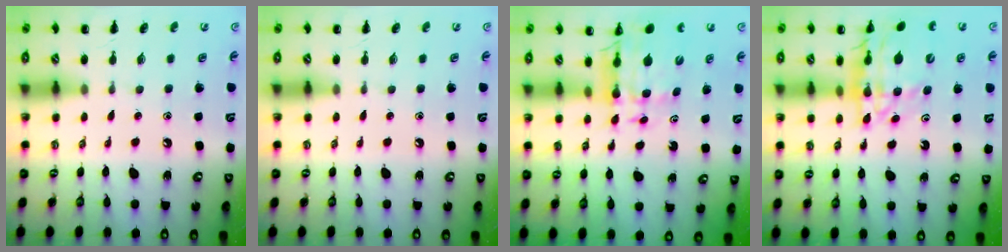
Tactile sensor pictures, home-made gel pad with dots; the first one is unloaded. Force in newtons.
{"total": 0.0}
{"total": 9.3, "press": 8.9, "slide": 2.8}
{"total": 16.8, "press": 16.3, "slide": 4.0}